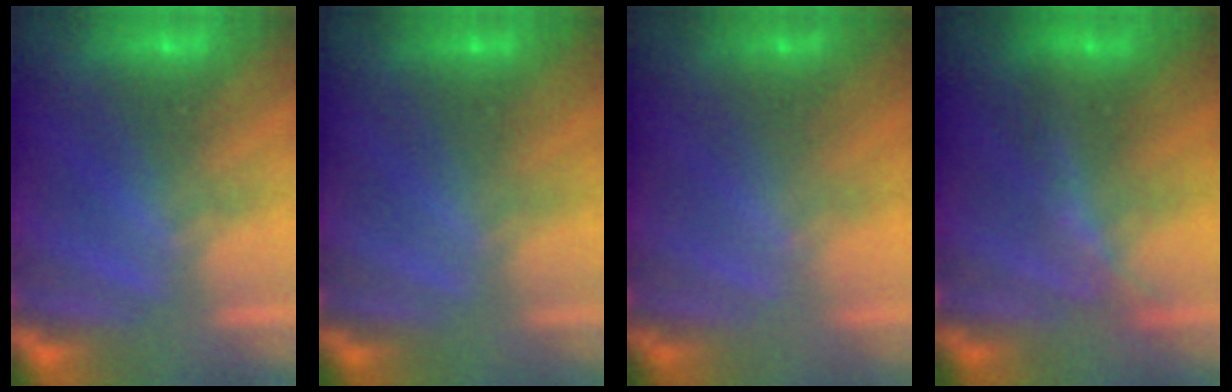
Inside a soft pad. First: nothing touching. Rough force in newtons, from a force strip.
{"total": 2.6}
{"total": 1.6}
{"total": 1.9}